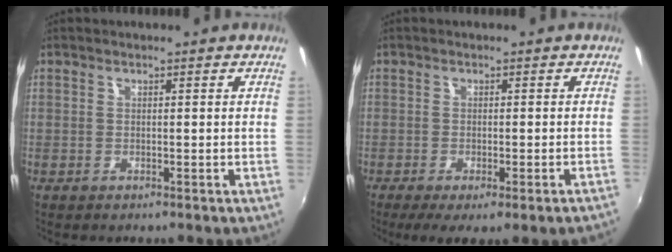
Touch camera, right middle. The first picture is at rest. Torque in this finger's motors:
{"motor_torque": [1.13, -1.01, 0.13, 0.07]}